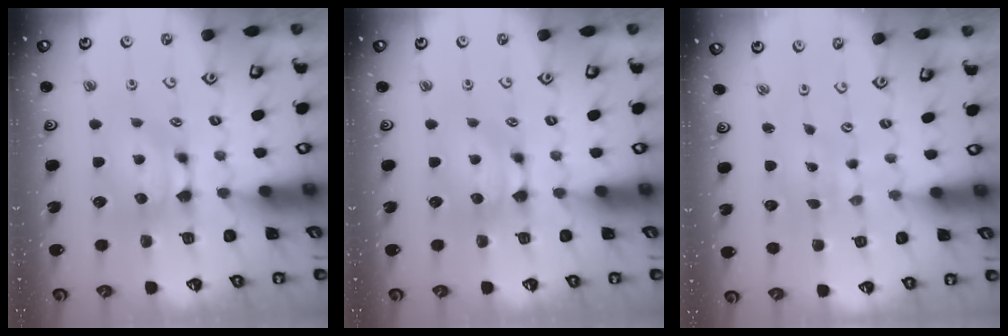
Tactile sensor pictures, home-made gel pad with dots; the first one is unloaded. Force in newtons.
{"total": 0.0}
{"total": 6.1, "press": 6.1, "slide": 0.3}